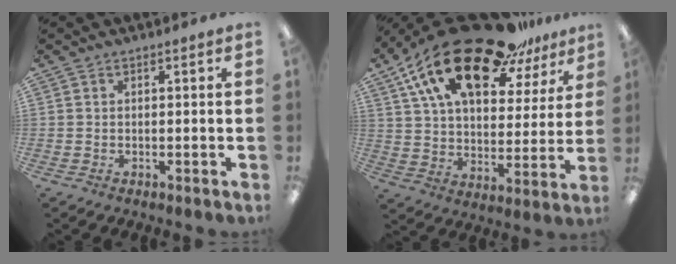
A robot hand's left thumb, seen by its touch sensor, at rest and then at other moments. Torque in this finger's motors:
{"motor_torque": [2.52, 2.49, 1.48, -1.29, 0.17]}